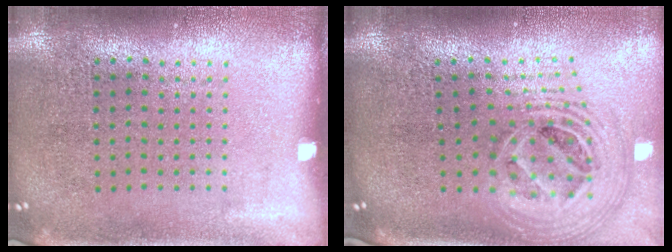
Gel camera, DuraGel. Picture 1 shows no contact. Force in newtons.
{"total": 2.5, "press": 1.8, "slide": 1.8}